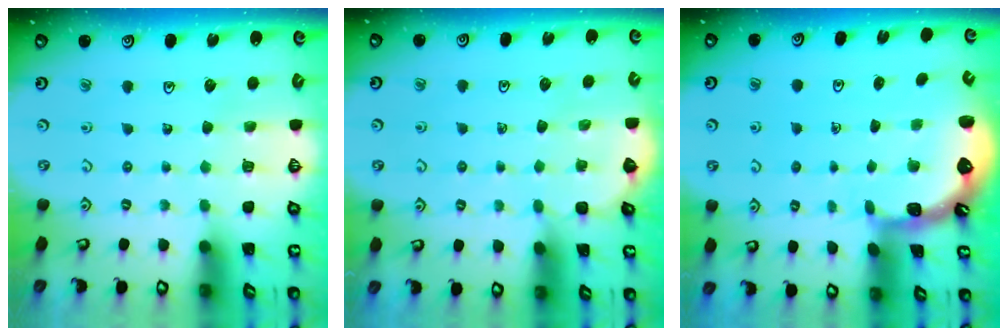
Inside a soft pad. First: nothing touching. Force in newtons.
{"total": 2.1, "press": 2.1, "slide": 0.2}
{"total": 1.4, "press": 1.4, "slide": 0.1}